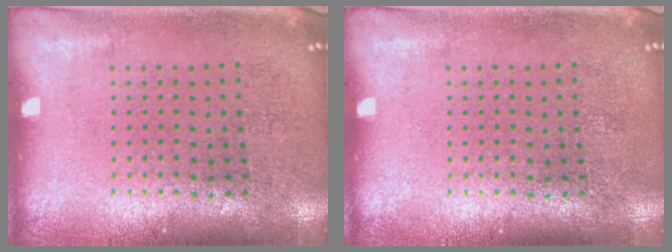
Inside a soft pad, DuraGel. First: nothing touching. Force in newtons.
{"total": 0.0}